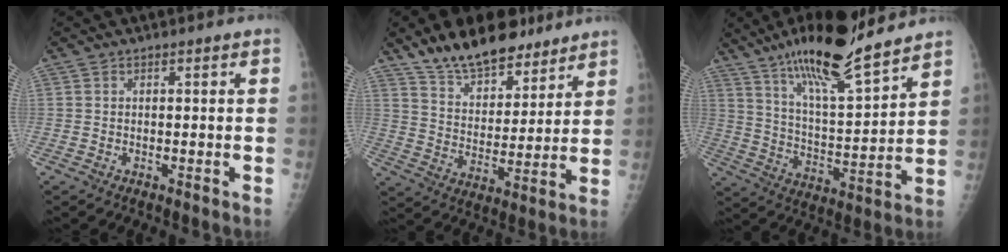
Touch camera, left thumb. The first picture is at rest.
{"total": 16.0, "force": [12.1, 7.7, 7.2], "torque": [-0.070, -0.059, 0.203]}
{"total": 18.6, "force": [14.4, 3.1, 11.4], "torque": [-0.172, -0.075, 0.248]}